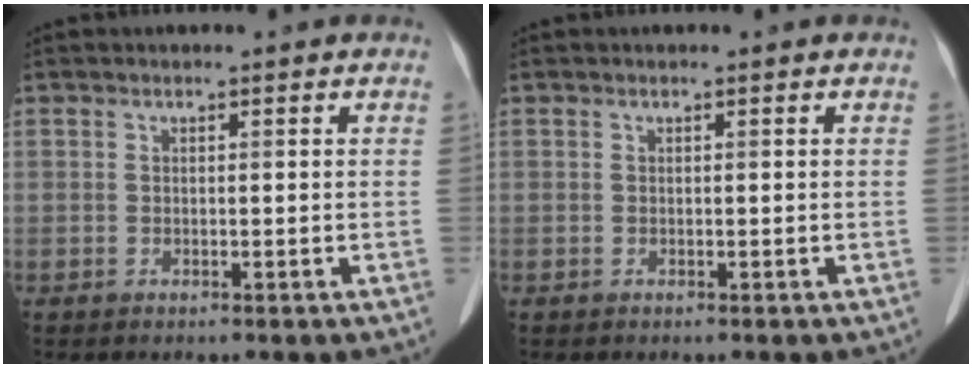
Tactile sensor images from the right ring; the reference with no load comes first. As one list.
[{"total": 0.0}]